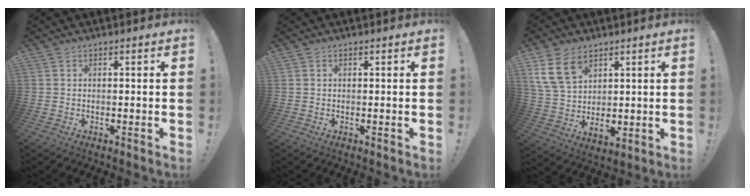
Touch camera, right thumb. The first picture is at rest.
{"total": 0.0}
{"total": 12.8, "force": [6.3, 8.8, 6.9], "torque": [-0.130, -0.030, 0.124]}